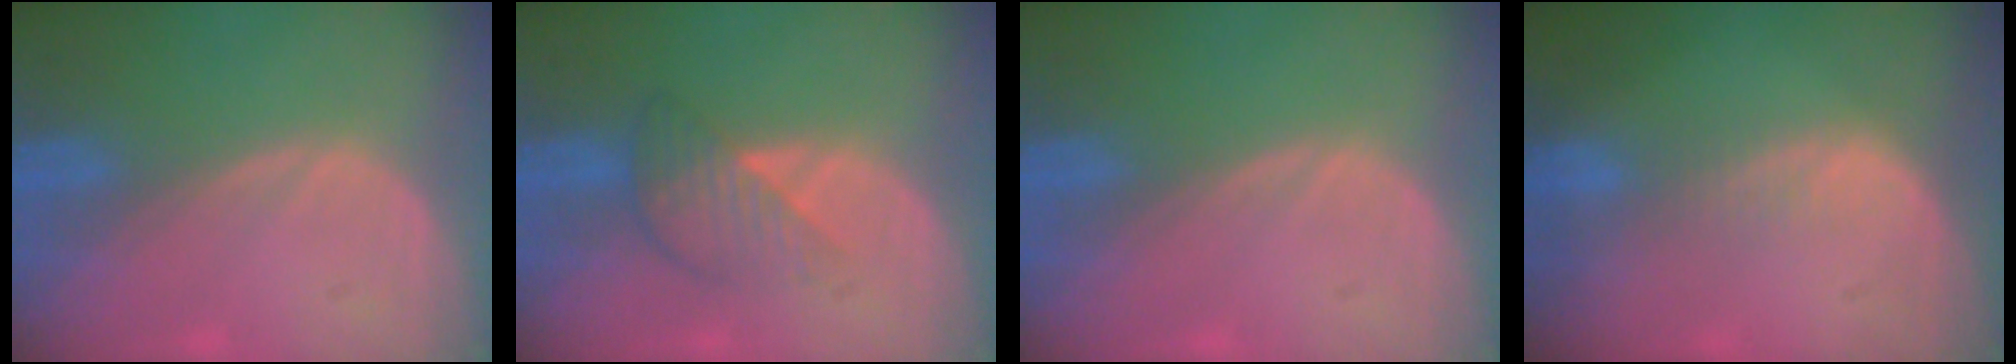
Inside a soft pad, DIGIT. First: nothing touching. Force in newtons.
{"total": 4.3, "press": 4.3, "slide": 0.2}
{"total": 0.0}
{"total": 2.0, "press": 2.0, "slide": 0.1}